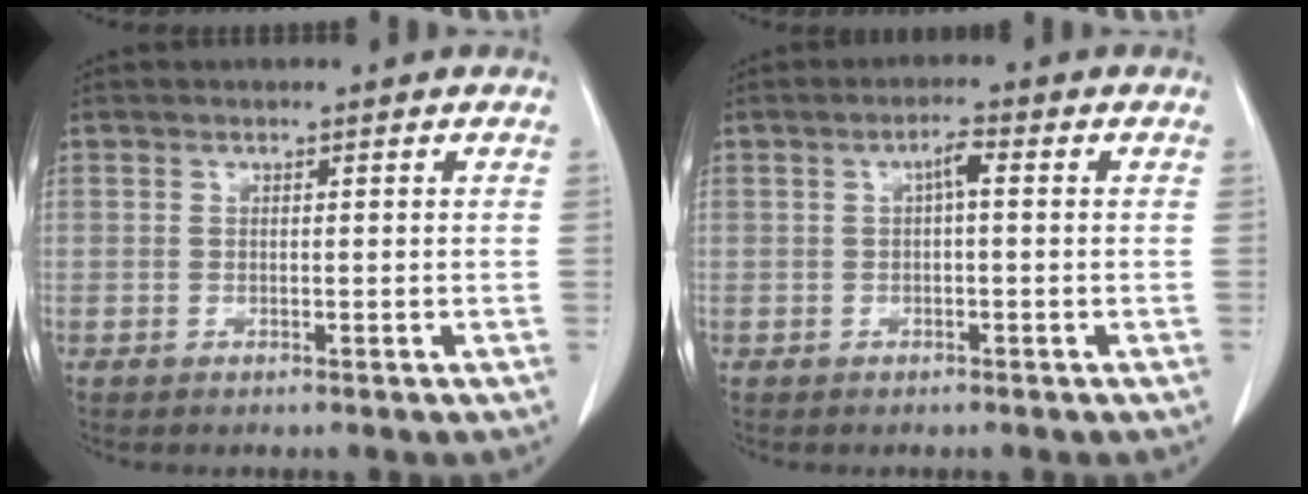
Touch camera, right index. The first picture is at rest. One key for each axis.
{"total": 2.2, "fx": 0.3, "fy": 0.4, "fz": 2.2, "tx": -0.038, "ty": 0.005, "tz": 0.005}